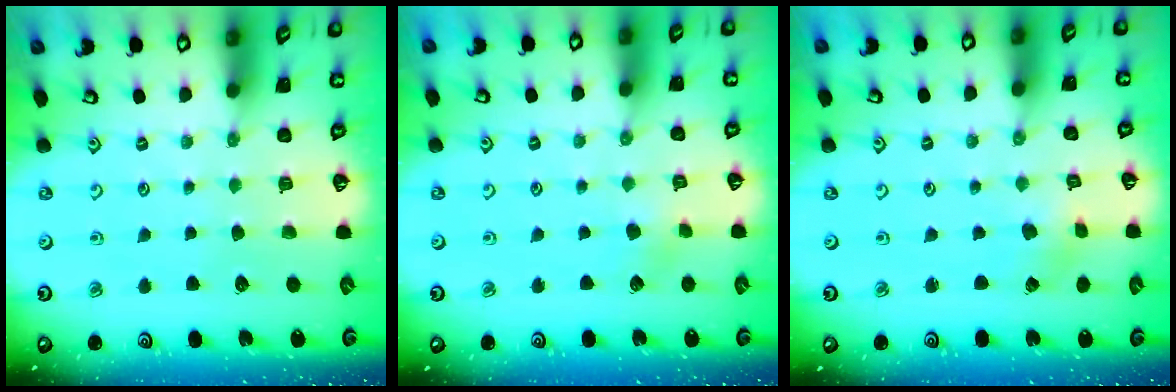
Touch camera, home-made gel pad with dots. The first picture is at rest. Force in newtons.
{"total": 2.9, "press": 2.9, "slide": 0.2}
{"total": 1.2, "press": 1.2, "slide": 0.2}